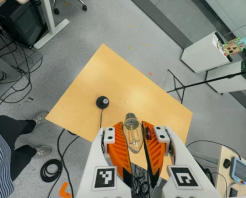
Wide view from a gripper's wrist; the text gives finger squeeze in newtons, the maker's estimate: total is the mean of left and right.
{"total": 20.1, "left": 25.1, "right": 15.1}